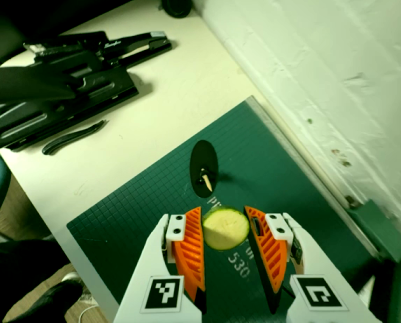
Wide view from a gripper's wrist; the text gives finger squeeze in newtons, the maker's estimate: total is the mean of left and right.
{"total": 8.5, "left": 8.4, "right": 8.6}